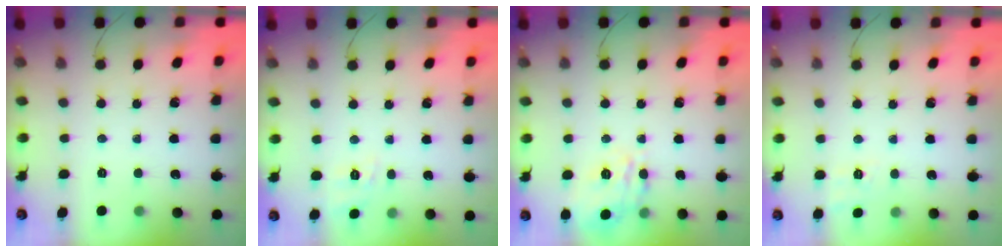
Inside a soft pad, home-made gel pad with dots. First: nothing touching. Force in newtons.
{"total": 2.0, "press": 0.4, "slide": 1.9}
{"total": 11.8, "press": 11.7, "slide": 0.7}
{"total": 6.5, "press": 6.2, "slide": 2.0}